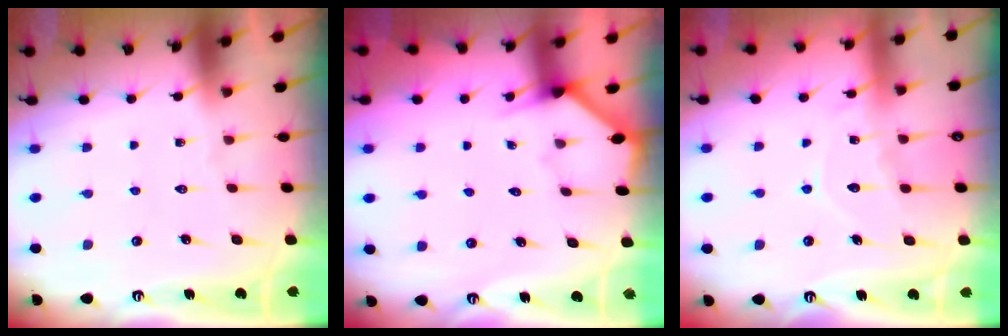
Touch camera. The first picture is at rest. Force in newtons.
{"total": 1.9, "press": 1.9, "slide": 0.1}
{"total": 8.8, "press": 8.7, "slide": 0.6}